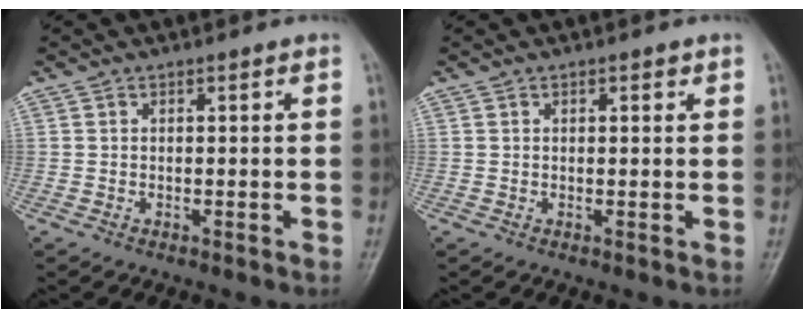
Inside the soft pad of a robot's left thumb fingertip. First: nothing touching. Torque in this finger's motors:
{"motor_torque": [-0.08, -0.01, -0.08, -0.03, -0.01]}